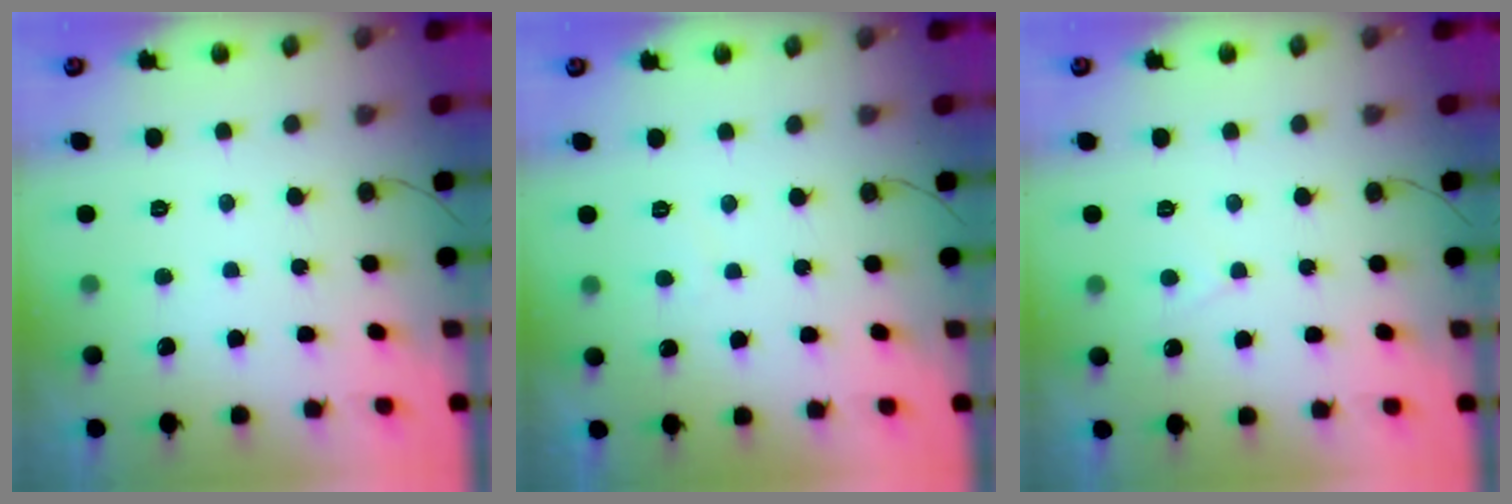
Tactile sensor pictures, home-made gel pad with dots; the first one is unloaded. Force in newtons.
{"total": 0.0}
{"total": 2.6, "press": 2.6, "slide": 0.3}